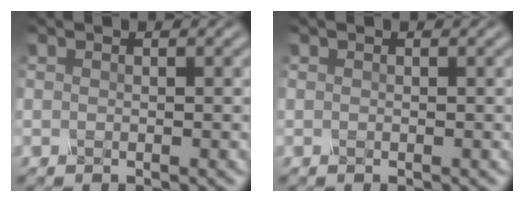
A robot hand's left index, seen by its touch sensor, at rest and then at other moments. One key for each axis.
{"total": 0.0}